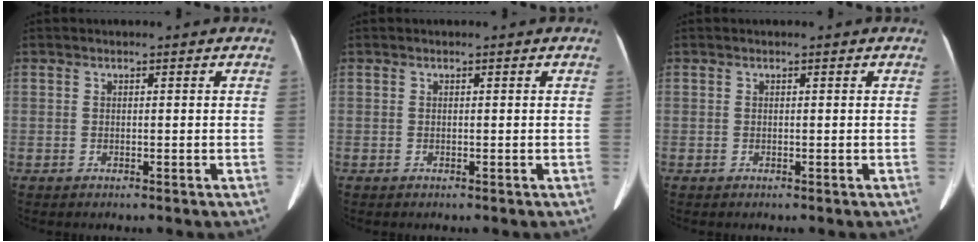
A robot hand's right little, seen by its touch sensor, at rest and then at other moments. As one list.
[{"total": 0.0}, {"total": 0.0}]